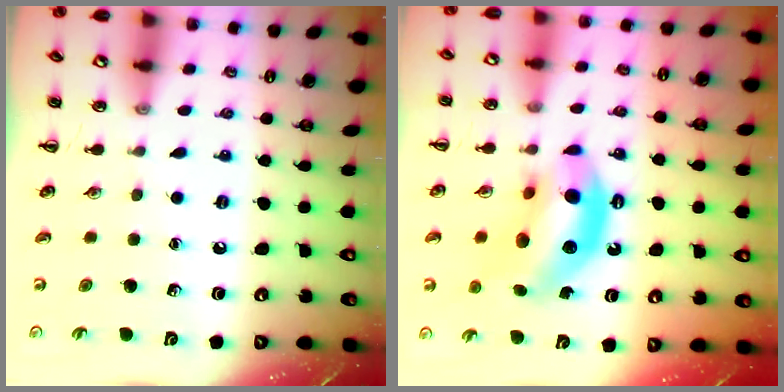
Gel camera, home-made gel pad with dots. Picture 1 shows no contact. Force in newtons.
{"total": 14.0, "press": 13.5, "slide": 3.6}